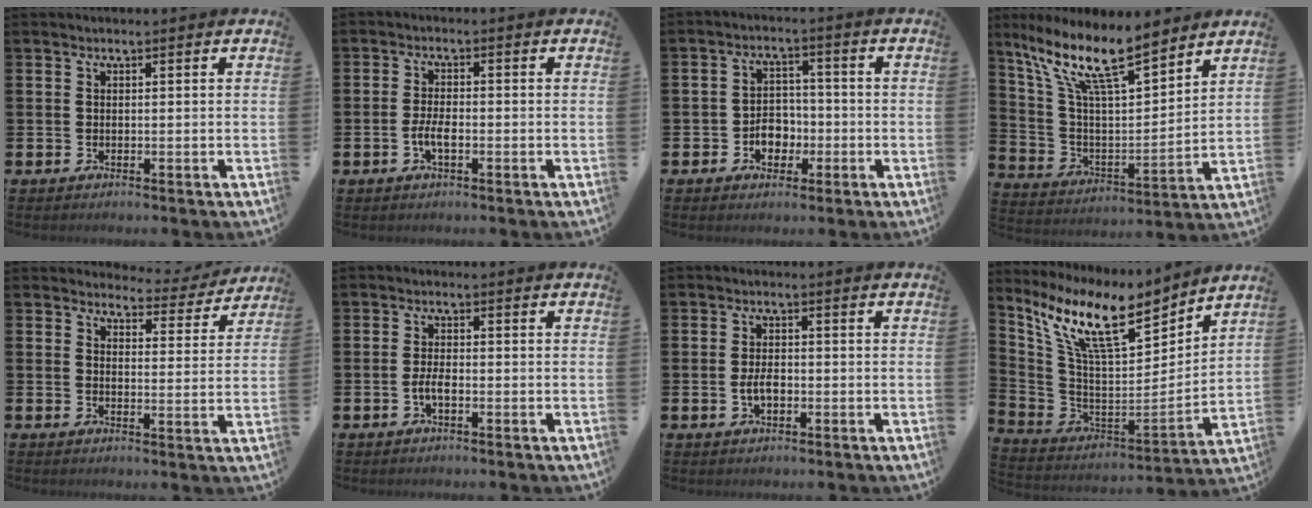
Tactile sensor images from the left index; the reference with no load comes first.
{"total": 2.9, "force": [-0.9, 1.2, 2.5], "torque": [-0.041, 0.002, -0.018]}
{"total": 4.3, "force": [-1.6, 3.3, 2.3], "torque": [-0.028, 0.001, -0.038]}
{"total": 13.3, "force": [10.4, 3.0, 7.8], "torque": [-0.180, -0.050, 0.180]}
{"total": 3.6, "force": [3.4, 1.3, 0.2], "torque": [-0.001, -0.033, 0.052]}
{"total": 2.3, "force": [-0.8, 0.9, 1.9], "torque": [-0.033, 0.002, -0.017]}
{"total": 2.9, "force": [-0.6, 1.6, 2.4], "torque": [-0.032, -0.001, -0.013]}
{"total": 12.4, "force": [9.7, 3.3, 7.0], "torque": [-0.175, -0.057, 0.173]}